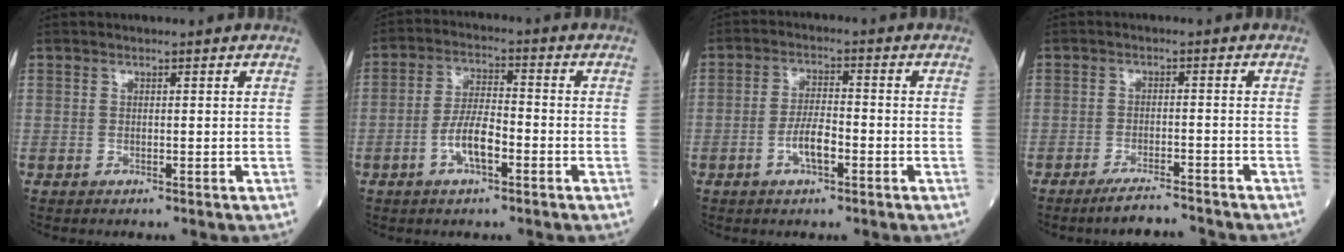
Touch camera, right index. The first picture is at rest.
{"total": 6.3, "force": [-2.5, 1.8, 5.5], "torque": [-0.110, 0.006, -0.050]}
{"total": 4.7, "force": [-1.9, 1.3, 4.1], "torque": [-0.081, 0.006, -0.036]}
{"total": 4.8, "force": [-4.5, 0.0, 1.8], "torque": [-0.030, -0.014, -0.077]}